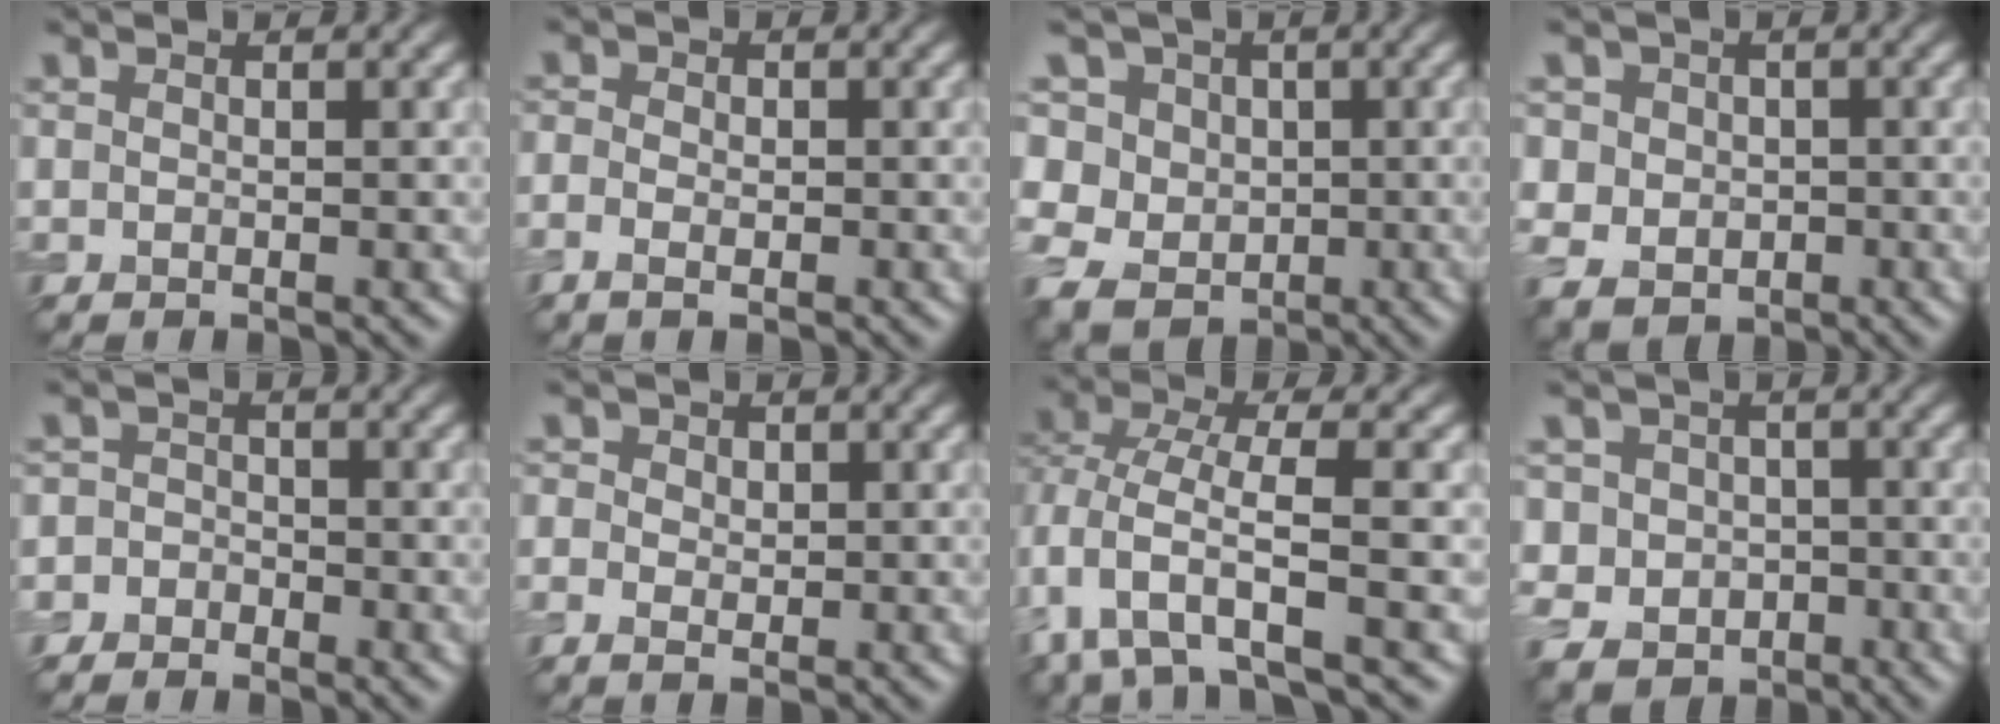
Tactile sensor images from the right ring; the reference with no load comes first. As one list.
[{"total": 2.4, "force": [-0.8, 1.6, 1.6], "torque": [-0.012, 0.003, -0.019]}, {"total": 10.7, "force": [3.0, 9.1, 4.8], "torque": [-0.110, 0.028, 0.022]}, {"total": 5.5, "force": [0.6, 5.2, 1.8], "torque": [-0.039, 0.017, -0.004]}, {"total": 2.1, "force": [-1.3, 1.6, 0.0], "torque": [0.028, 0.010, -0.036]}, {"total": 2.6, "force": [0.1, 2.2, 1.4], "torque": [-0.004, 0.009, -0.013]}, {"total": 5.3, "force": [-0.8, 2.2, 4.7], "torque": [-0.097, -0.004, -0.022]}, {"total": 5.8, "force": [-0.8, 5.5, 1.4], "torque": [-0.024, 0.010, -0.038]}]